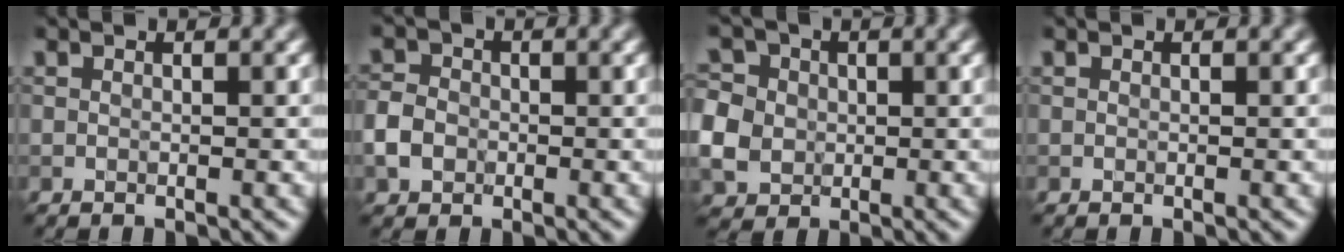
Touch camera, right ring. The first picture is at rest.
{"total": 2.6, "force": [-0.8, 2.2, 1.2], "torque": [-0.023, 0.001, -0.019]}
{"total": 6.5, "force": [-0.5, 5.8, 3.0], "torque": [-0.072, 0.016, -0.034]}
{"total": 0.0}